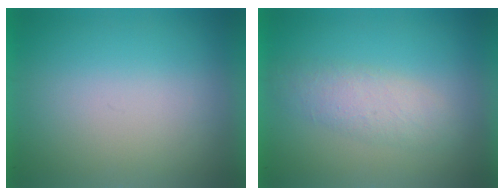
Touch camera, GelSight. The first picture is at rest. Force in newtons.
{"total": 1.8}